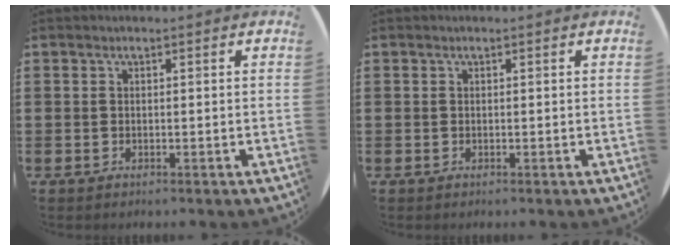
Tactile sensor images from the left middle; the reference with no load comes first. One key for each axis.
{"total": 0.0}